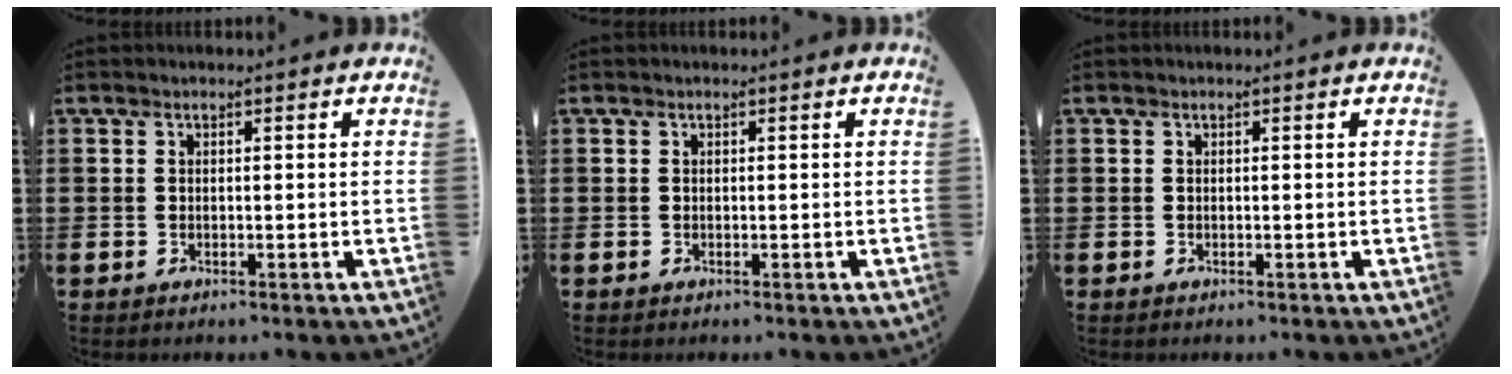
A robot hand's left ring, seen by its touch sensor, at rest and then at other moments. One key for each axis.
{"total": 0.0}
{"total": 0.0}